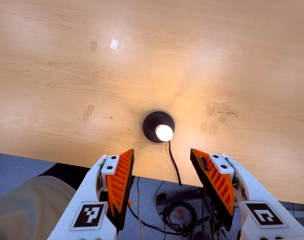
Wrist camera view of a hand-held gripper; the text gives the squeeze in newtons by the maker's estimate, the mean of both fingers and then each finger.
{"total": 0.0}